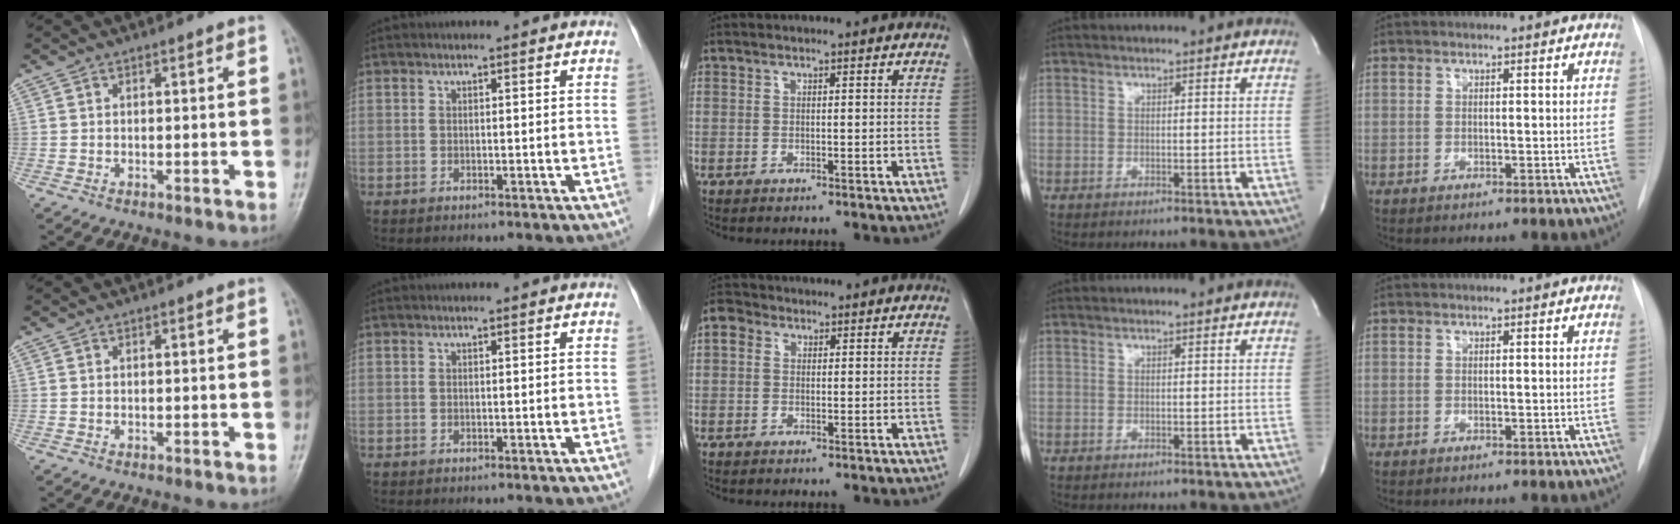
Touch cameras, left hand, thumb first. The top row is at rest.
{"middle": {"total": 2.4, "force": [0.7, 2.0, 1.0], "torque": [-0.020, 0.014, 0.009]}}